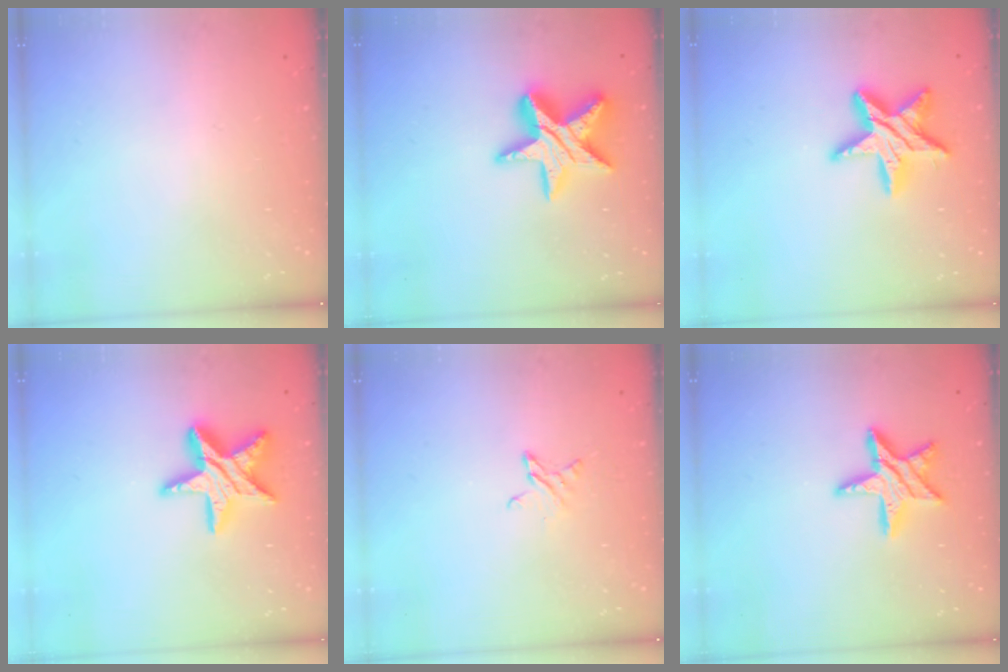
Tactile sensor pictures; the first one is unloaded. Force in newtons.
{"total": 16.7, "press": 16.7, "slide": 1.3}
{"total": 14.7, "press": 14.7, "slide": 0.7}
{"total": 15.6, "press": 15.6, "slide": 1.0}
{"total": 4.1, "press": 4.1, "slide": 0.4}
{"total": 11.5, "press": 11.5, "slide": 0.7}